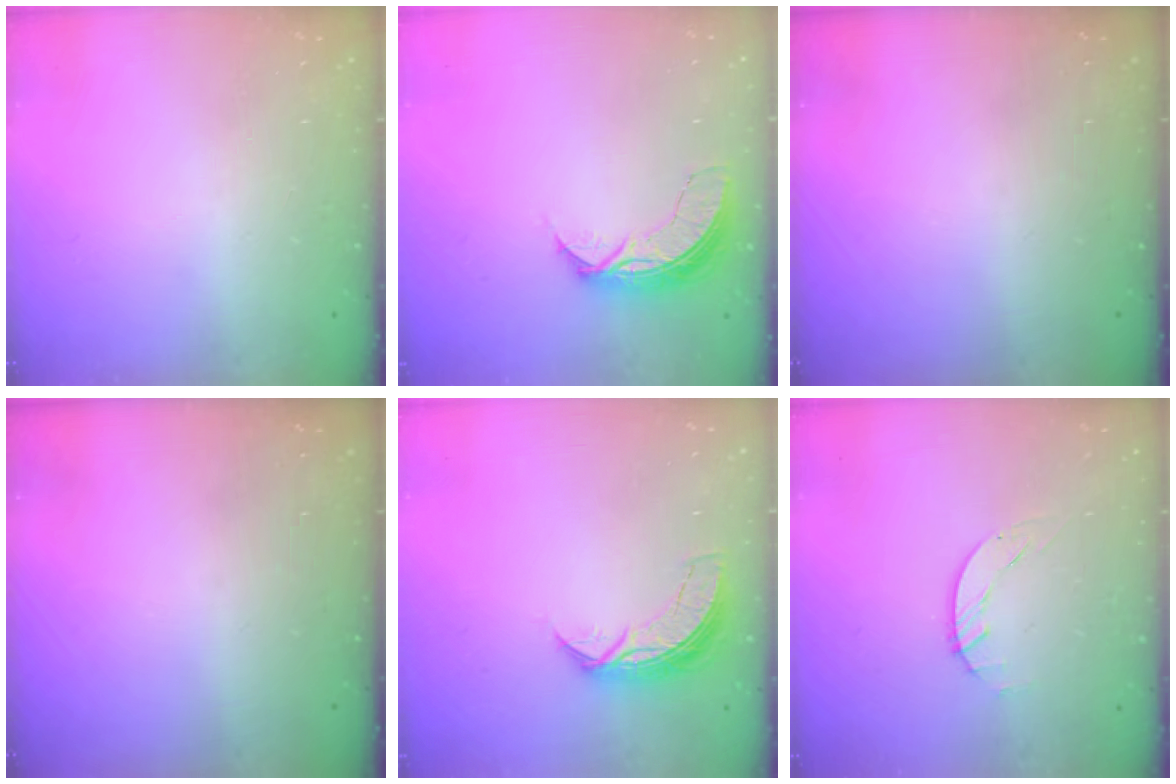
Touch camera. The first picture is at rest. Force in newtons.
{"total": 7.2, "press": 7.2, "slide": 0.5}
{"total": 0.0}
{"total": 0.0}
{"total": 7.1, "press": 7.1, "slide": 0.4}
{"total": 1.5, "press": 1.4, "slide": 0.3}